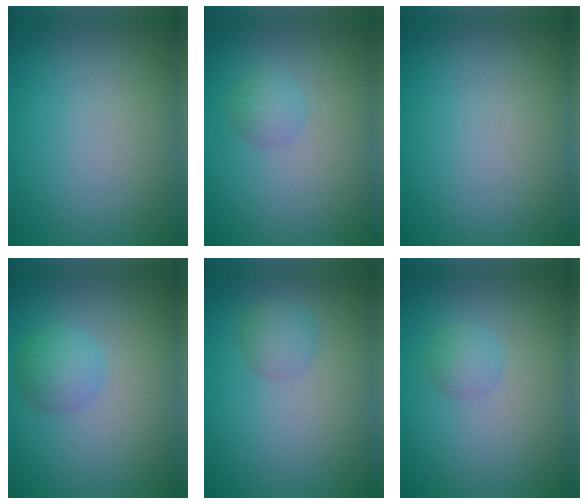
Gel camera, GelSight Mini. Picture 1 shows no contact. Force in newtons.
{"total": 1.4, "press": 1.4, "slide": 0.1}
{"total": 0.0}
{"total": 2.3, "press": 2.3, "slide": 0.1}
{"total": 1.6, "press": 1.6, "slide": 0.1}
{"total": 1.4, "press": 1.4, "slide": 0.1}